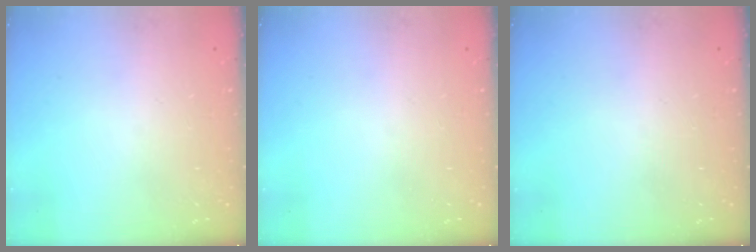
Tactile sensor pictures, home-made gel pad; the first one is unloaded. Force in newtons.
{"total": 0.0}
{"total": 0.0}